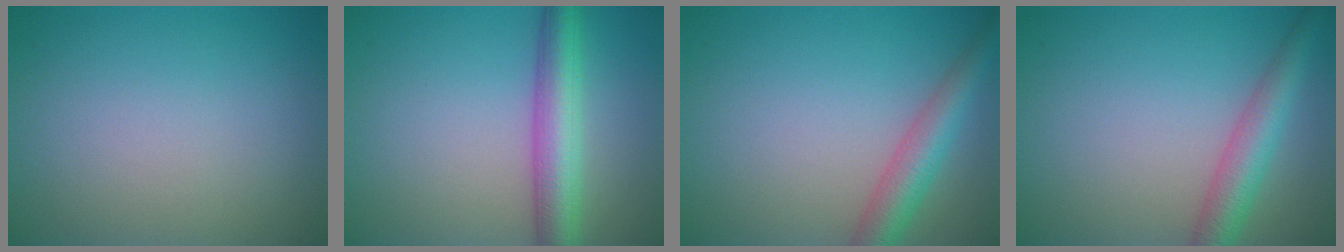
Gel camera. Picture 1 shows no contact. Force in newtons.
{"total": 5.4, "press": 5.4, "slide": 0.2}
{"total": 4.2, "press": 4.2, "slide": 0.2}
{"total": 4.1, "press": 4.1, "slide": 0.1}